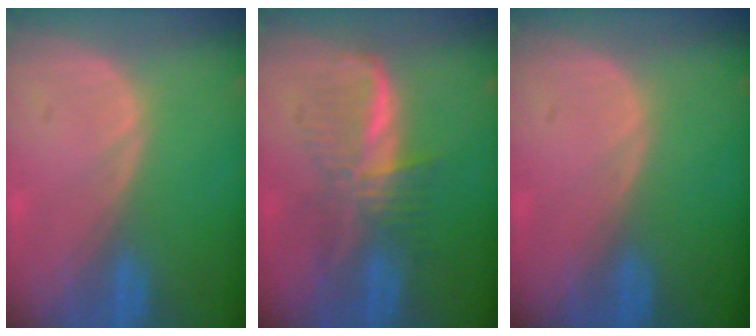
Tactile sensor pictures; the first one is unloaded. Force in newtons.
{"total": 6.2, "press": 6.2, "slide": 0.4}
{"total": 0.0}